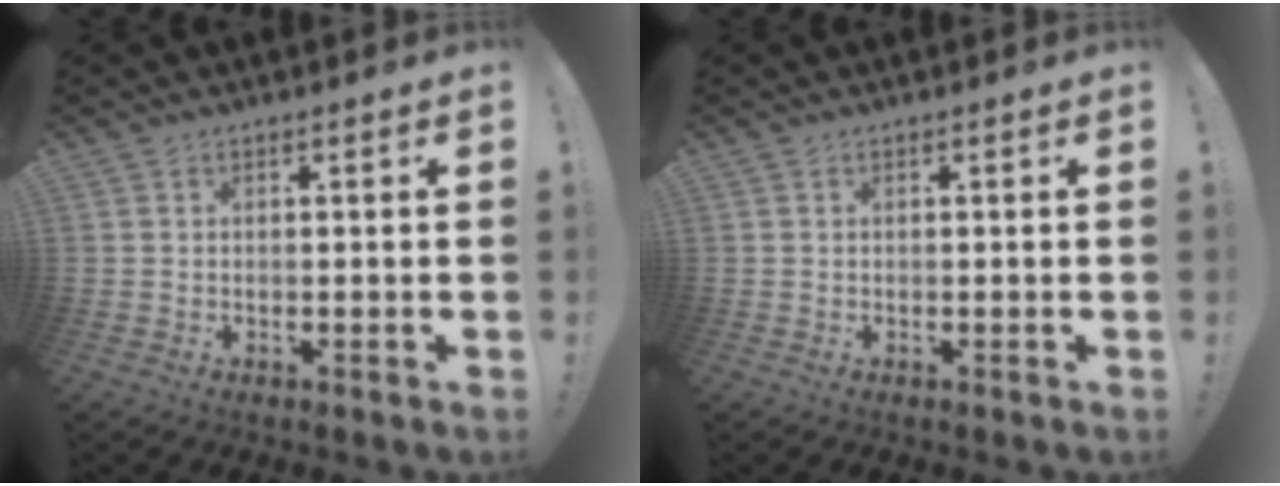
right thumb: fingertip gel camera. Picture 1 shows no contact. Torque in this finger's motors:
{"motor_torque": [-0.05, -0.05, -0.10, 0.06, 0.00]}